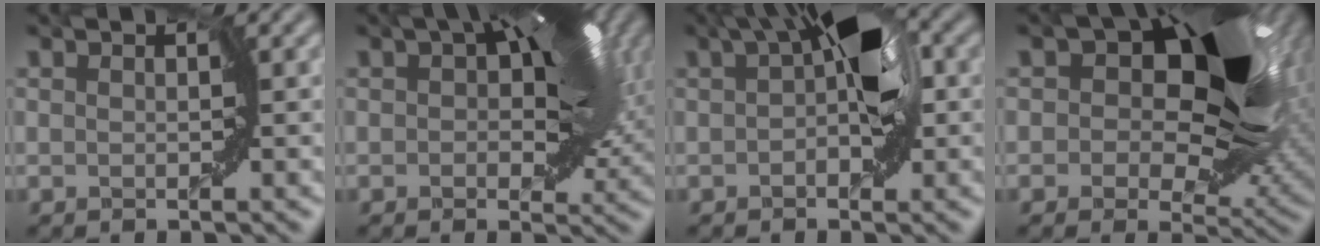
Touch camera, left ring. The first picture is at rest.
{"total": 8.4, "force": [2.4, 4.2, 6.8], "torque": [-0.089, 0.014, 0.029]}
{"total": 6.0, "force": [1.3, 2.2, 5.4], "torque": [-0.074, 0.022, 0.015]}
{"total": 14.5, "force": [4.9, 8.2, 10.9], "torque": [-0.128, 0.038, 0.060]}